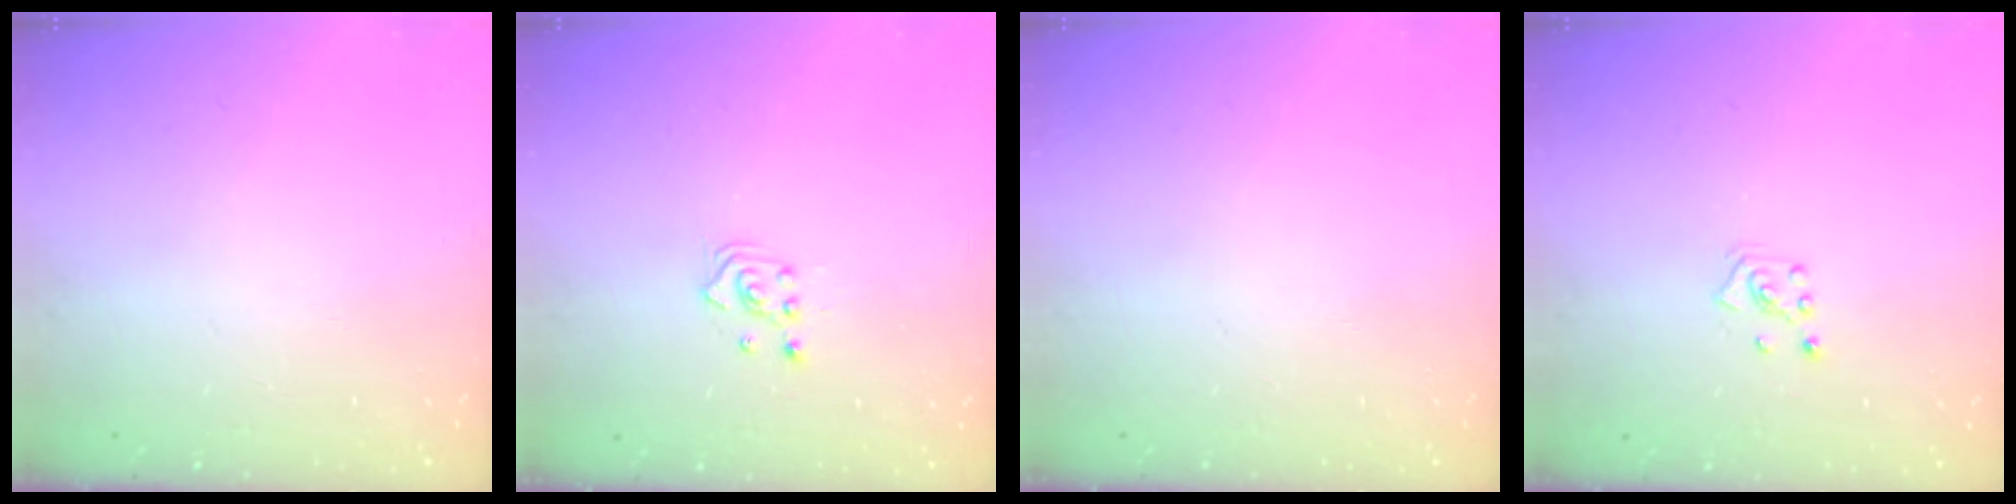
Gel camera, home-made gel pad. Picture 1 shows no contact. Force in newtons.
{"total": 2.5, "press": 2.5, "slide": 0.3}
{"total": 0.0}
{"total": 2.8, "press": 2.8, "slide": 0.2}